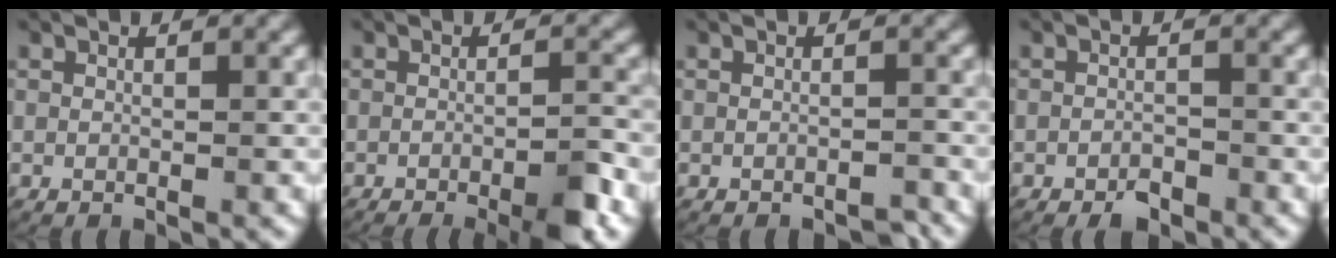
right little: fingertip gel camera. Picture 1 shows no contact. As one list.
[{"total": 4.3, "force": [-2.9, 0.9, 3.1], "torque": [-0.032, -0.002, -0.048]}, {"total": 1.2, "force": [-1.2, 0.2, 0.1], "torque": [0.001, -0.001, -0.017]}, {"total": 1.6, "force": [-1.4, 0.6, 0.5], "torque": [-0.002, -0.002, -0.024]}]